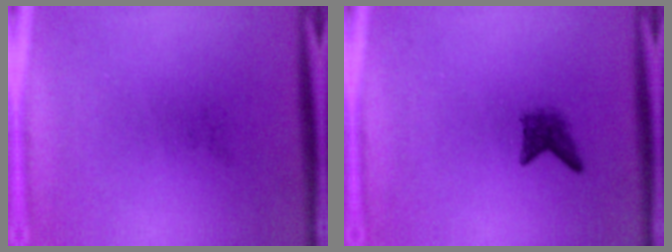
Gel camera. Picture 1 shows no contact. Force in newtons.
{"total": 2.1}